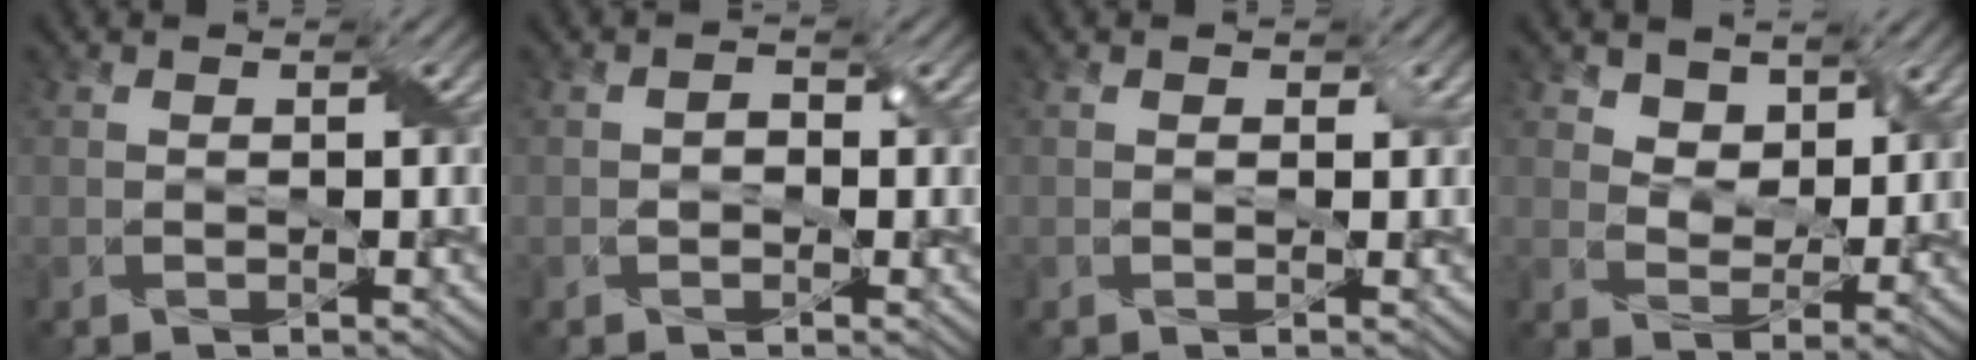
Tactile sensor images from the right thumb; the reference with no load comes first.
{"total": 1.2, "force": [-0.4, 1.0, 0.6], "torque": [-0.011, 0.000, -0.011]}
{"total": 0.7, "force": [0.2, 0.7, 0.3], "torque": [-0.004, -0.004, 0.002]}
{"total": 4.5, "force": [3.0, 2.9, 1.7], "torque": [-0.050, -0.018, 0.053]}